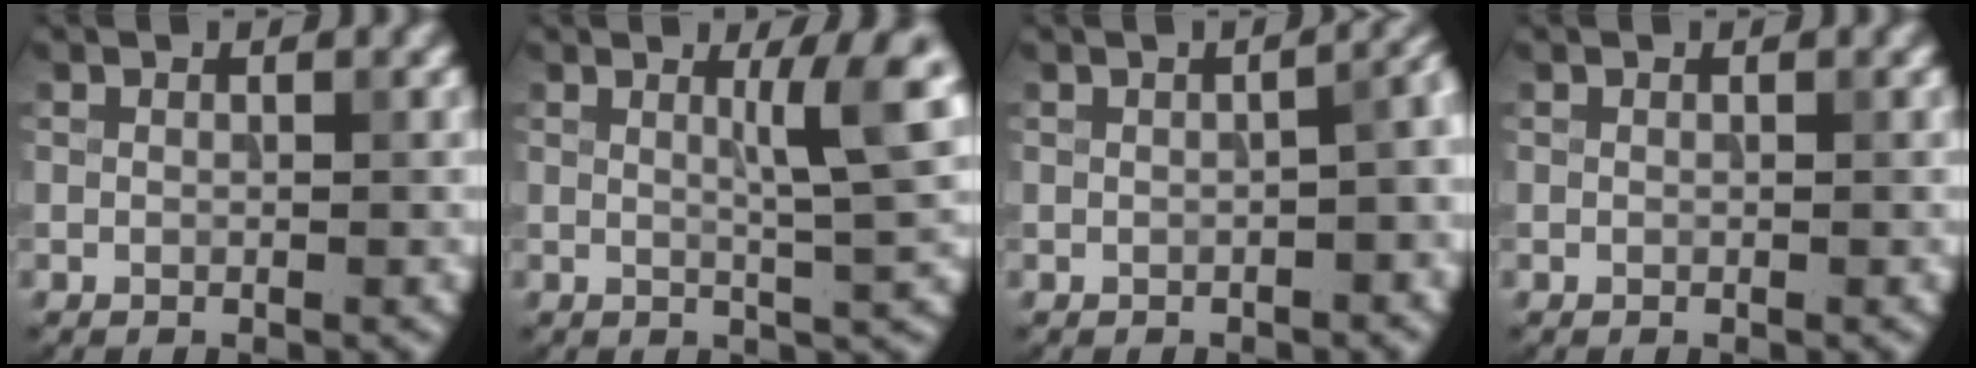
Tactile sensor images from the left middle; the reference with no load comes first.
{"total": 4.8, "force": [1.4, 0.6, 4.6], "torque": [-0.067, -0.001, 0.022]}
{"total": 5.1, "force": [-0.6, 2.5, 4.4], "torque": [-0.029, 0.002, -0.002]}
{"total": 0.0}